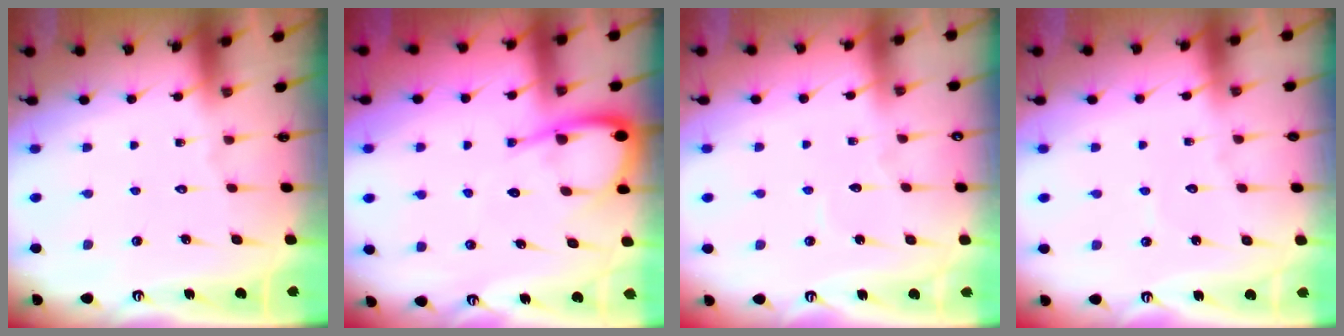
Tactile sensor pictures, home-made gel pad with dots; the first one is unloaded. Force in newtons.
{"total": 7.8, "press": 7.8, "slide": 0.8}
{"total": 2.8, "press": 2.8, "slide": 0.3}
{"total": 2.8, "press": 2.8, "slide": 0.3}